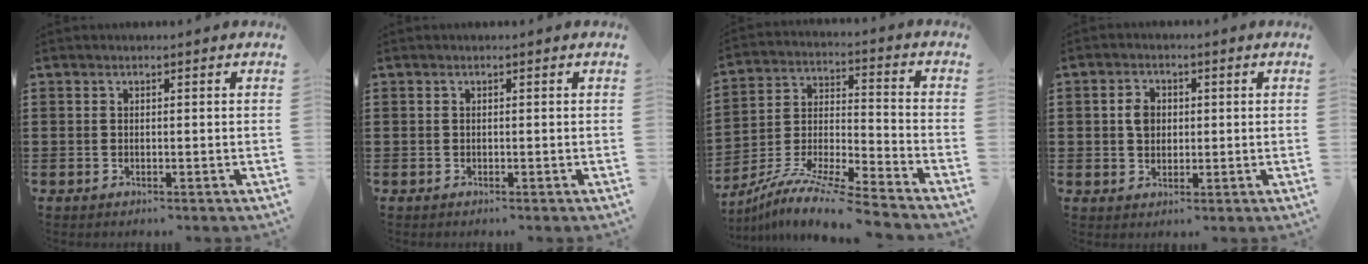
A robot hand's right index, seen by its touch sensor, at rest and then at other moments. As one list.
[{"total": 0.0}, {"total": 9.4, "force": [-8.7, -0.5, 3.7], "torque": [-0.075, -0.005, -0.178]}, {"total": 3.6, "force": [0.3, 2.8, 2.3], "torque": [-0.053, 0.012, 0.005]}]